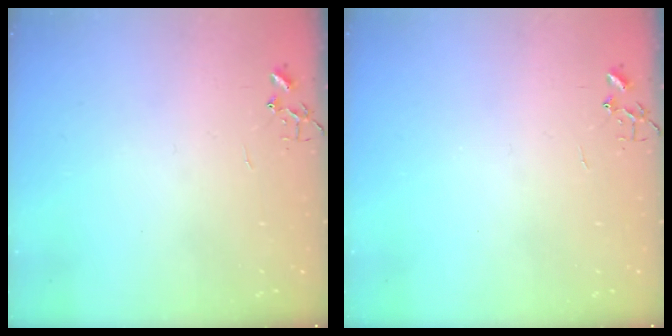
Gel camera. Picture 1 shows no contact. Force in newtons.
{"total": 0.0}